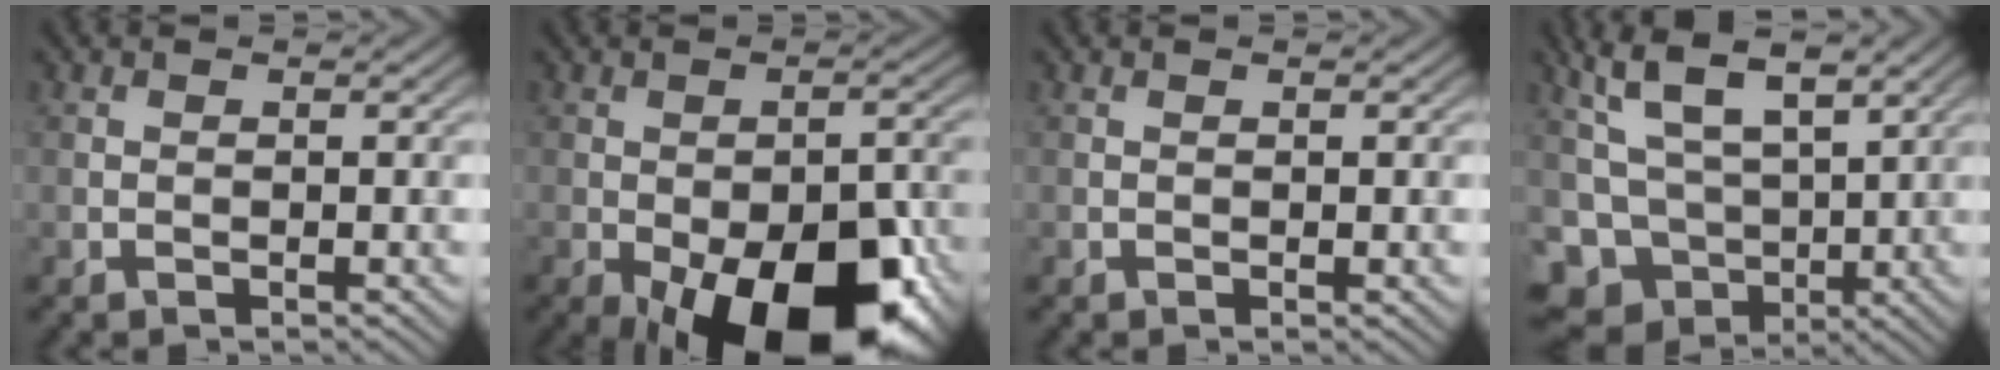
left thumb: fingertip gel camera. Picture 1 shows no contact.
{"total": 18.7, "force": [-9.1, 9.2, 13.5], "torque": [-0.182, -0.030, -0.122]}
{"total": 0.0}
{"total": 9.4, "force": [2.9, 6.3, 6.3], "torque": [-0.152, -0.010, 0.063]}